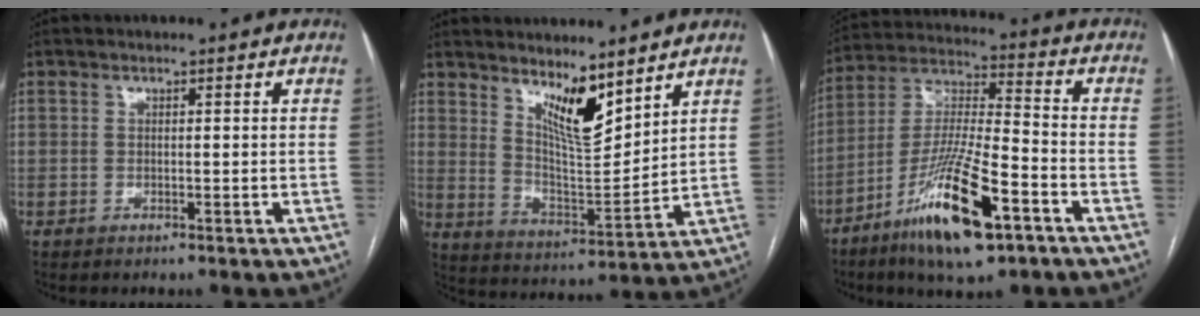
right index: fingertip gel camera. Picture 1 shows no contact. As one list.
[{"total": 9.1, "force": [6.6, 1.8, 6.0], "torque": [-0.116, -0.016, 0.130]}, {"total": 16.5, "force": [-8.7, 2.7, 13.7], "torque": [-0.270, -0.021, -0.152]}]